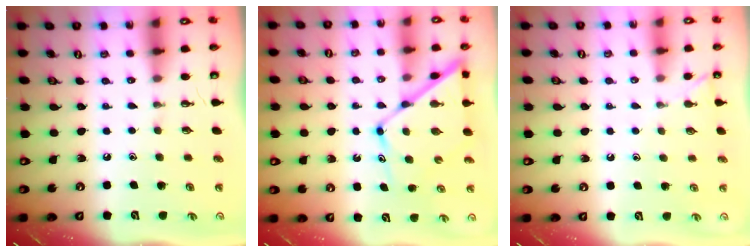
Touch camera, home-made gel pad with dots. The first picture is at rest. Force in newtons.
{"total": 12.9, "press": 12.8, "slide": 1.1}
{"total": 3.1, "press": 3.1, "slide": 0.4}